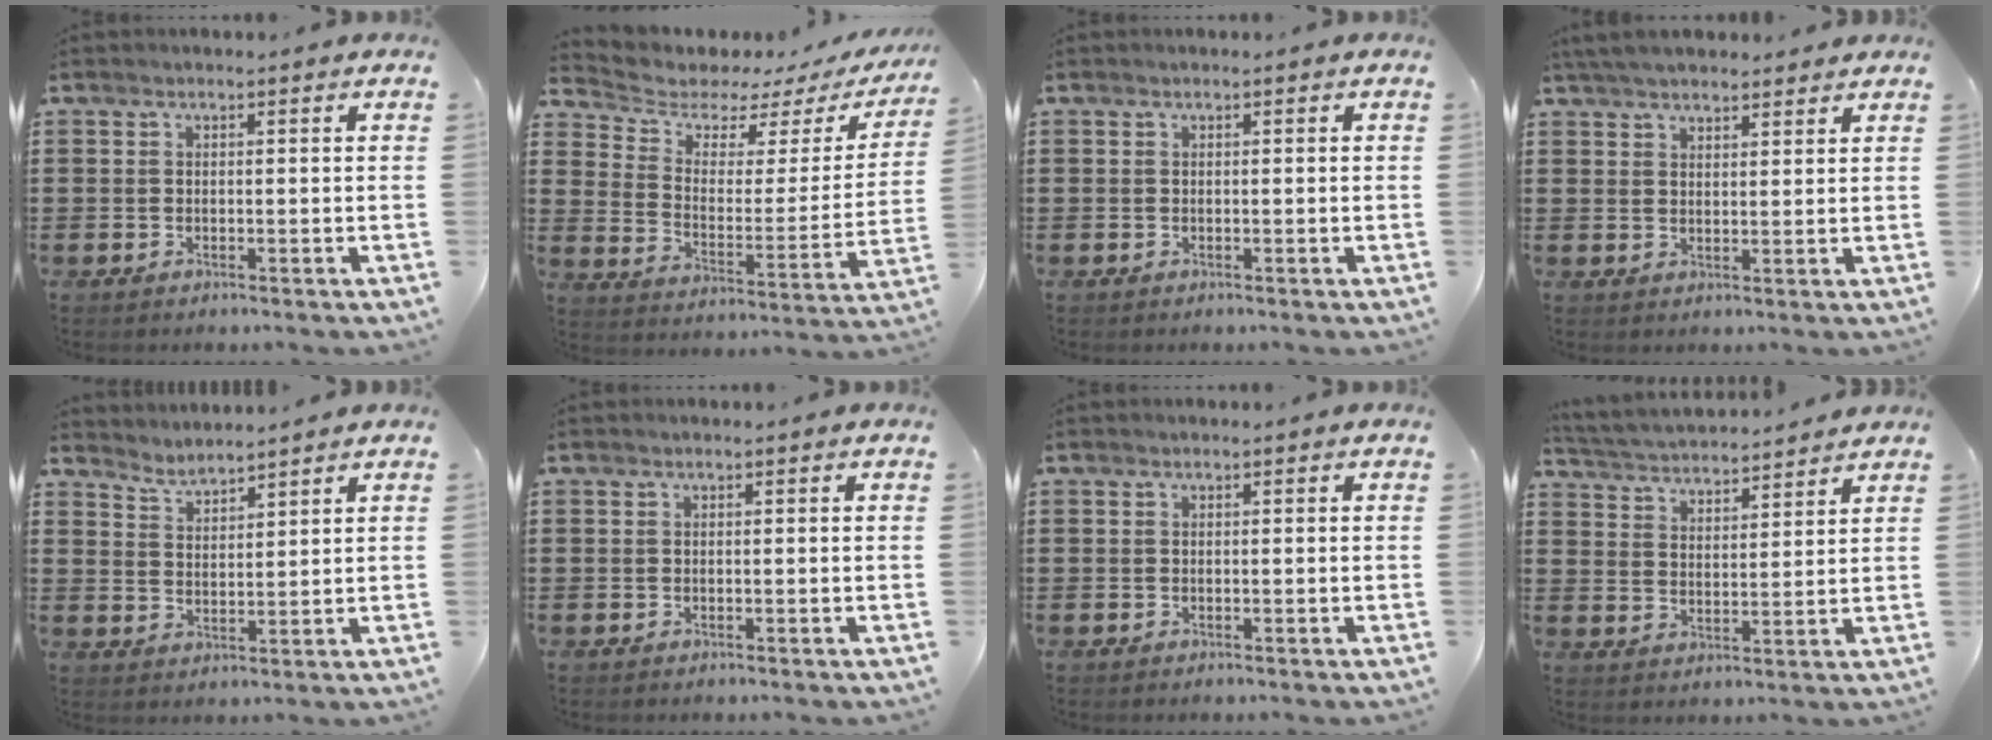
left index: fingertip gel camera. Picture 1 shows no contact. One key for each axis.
{"total": 4.2, "fx": 3.6, "fy": 2.0, "fz": 0.9, "tx": -0.050, "ty": -0.026, "tz": 0.056}
{"total": 0.0}
{"total": 4.3, "fx": 4.0, "fy": 0.8, "fz": 1.2, "tx": -0.035, "ty": -0.004, "tz": 0.077}
{"total": 3.0, "fx": 3.0, "fy": -0.1, "fz": -0.3, "tx": -0.006, "ty": -0.015, "tz": 0.056}
{"total": 0.0}
{"total": 0.0}
{"total": 3.6, "fx": 3.6, "fy": 0.0, "fz": 0.0, "tx": -0.020, "ty": -0.022, "tz": 0.059}